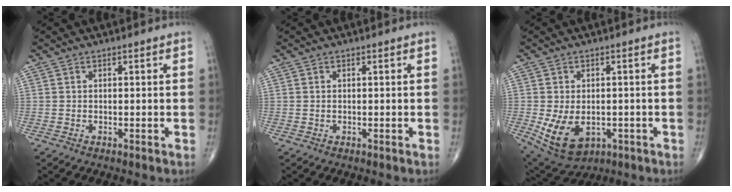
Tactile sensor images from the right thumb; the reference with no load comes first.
{"total": 0.0}
{"total": 10.2, "force": [-2.5, 6.8, 7.2], "torque": [-0.124, 0.000, -0.021]}